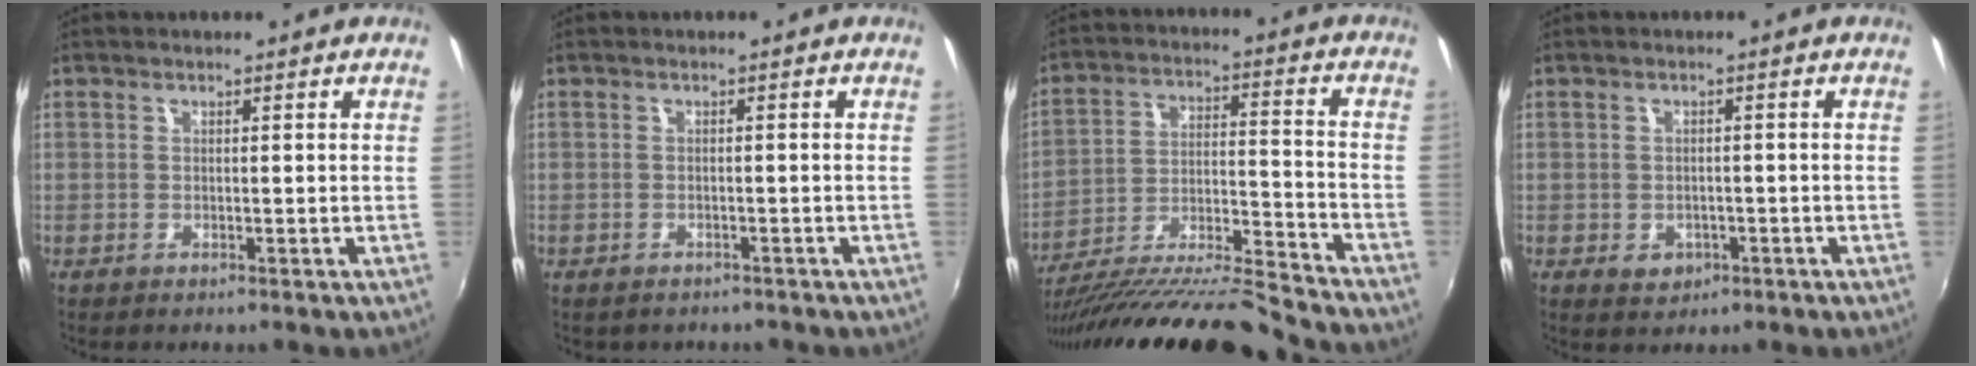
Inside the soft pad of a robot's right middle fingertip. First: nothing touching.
{"total": 2.3, "force": [-1.9, 1.2, 0.6], "torque": [-0.017, -0.010, -0.024]}
{"total": 22.2, "force": [-20.1, -0.2, 9.3], "torque": [-0.159, -0.048, -0.324]}
{"total": 4.9, "force": [-2.2, 3.7, 2.2], "torque": [-0.049, -0.005, -0.024]}